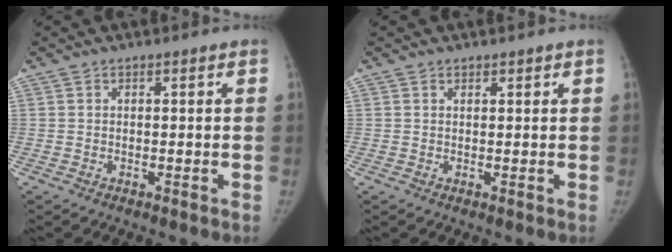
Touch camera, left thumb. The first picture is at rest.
{"total": 0.6, "force": [0.5, 0.2, 0.1], "torque": [0.002, -0.003, 0.008]}